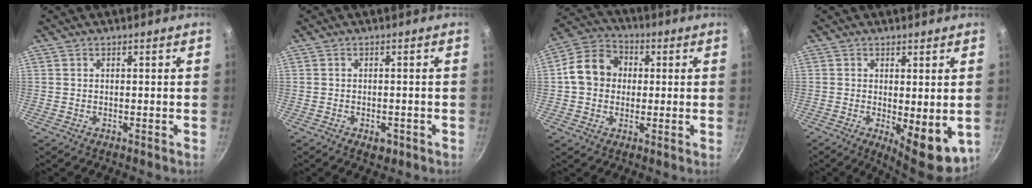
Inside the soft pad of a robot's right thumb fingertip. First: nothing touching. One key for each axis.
{"total": 2.5, "fx": -1.2, "fy": 1.4, "fz": 1.7, "tx": -0.023, "ty": 0.009, "tz": -0.012}
{"total": 10.6, "fx": 0.7, "fy": 8.9, "fz": 5.7, "tx": -0.069, "ty": 0.021, "tz": -0.009}
{"total": 9.2, "fx": -1.1, "fy": 3.5, "fz": 8.4, "tx": -0.095, "ty": -0.007, "tz": -0.003}